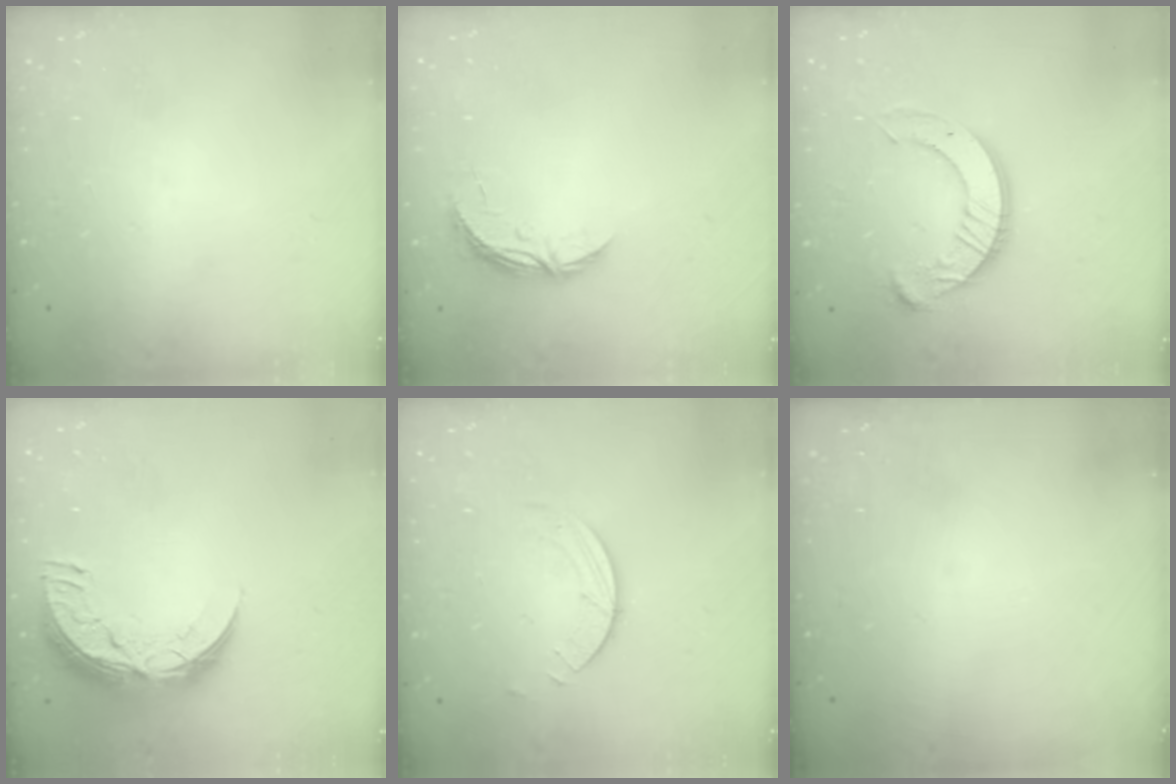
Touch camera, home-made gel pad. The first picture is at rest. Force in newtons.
{"total": 4.6, "press": 4.6, "slide": 0.4}
{"total": 12.2, "press": 12.1, "slide": 1.2}
{"total": 11.9, "press": 11.9, "slide": 0.8}
{"total": 1.5, "press": 1.5, "slide": 0.1}
{"total": 0.0}